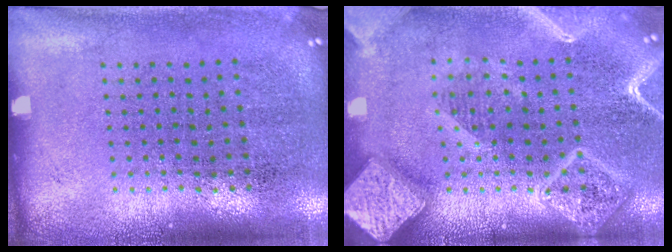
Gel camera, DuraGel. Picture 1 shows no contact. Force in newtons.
{"total": 4.1, "press": 4.1, "slide": 0.5}